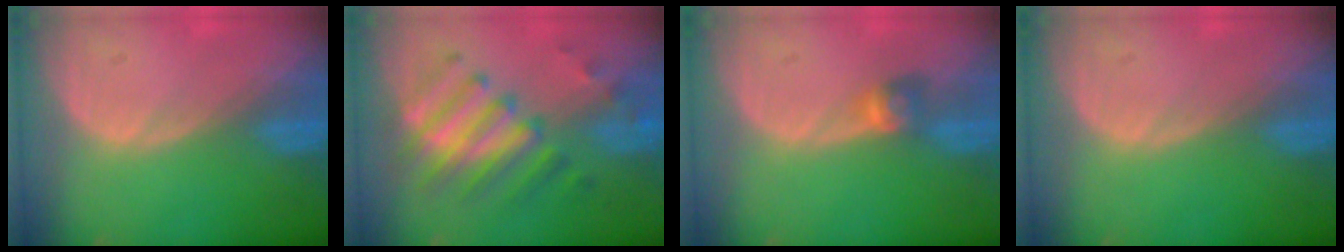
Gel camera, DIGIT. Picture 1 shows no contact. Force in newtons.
{"total": 8.2, "press": 8.1, "slide": 1.2}
{"total": 2.7, "press": 2.4, "slide": 1.2}
{"total": 0.0}